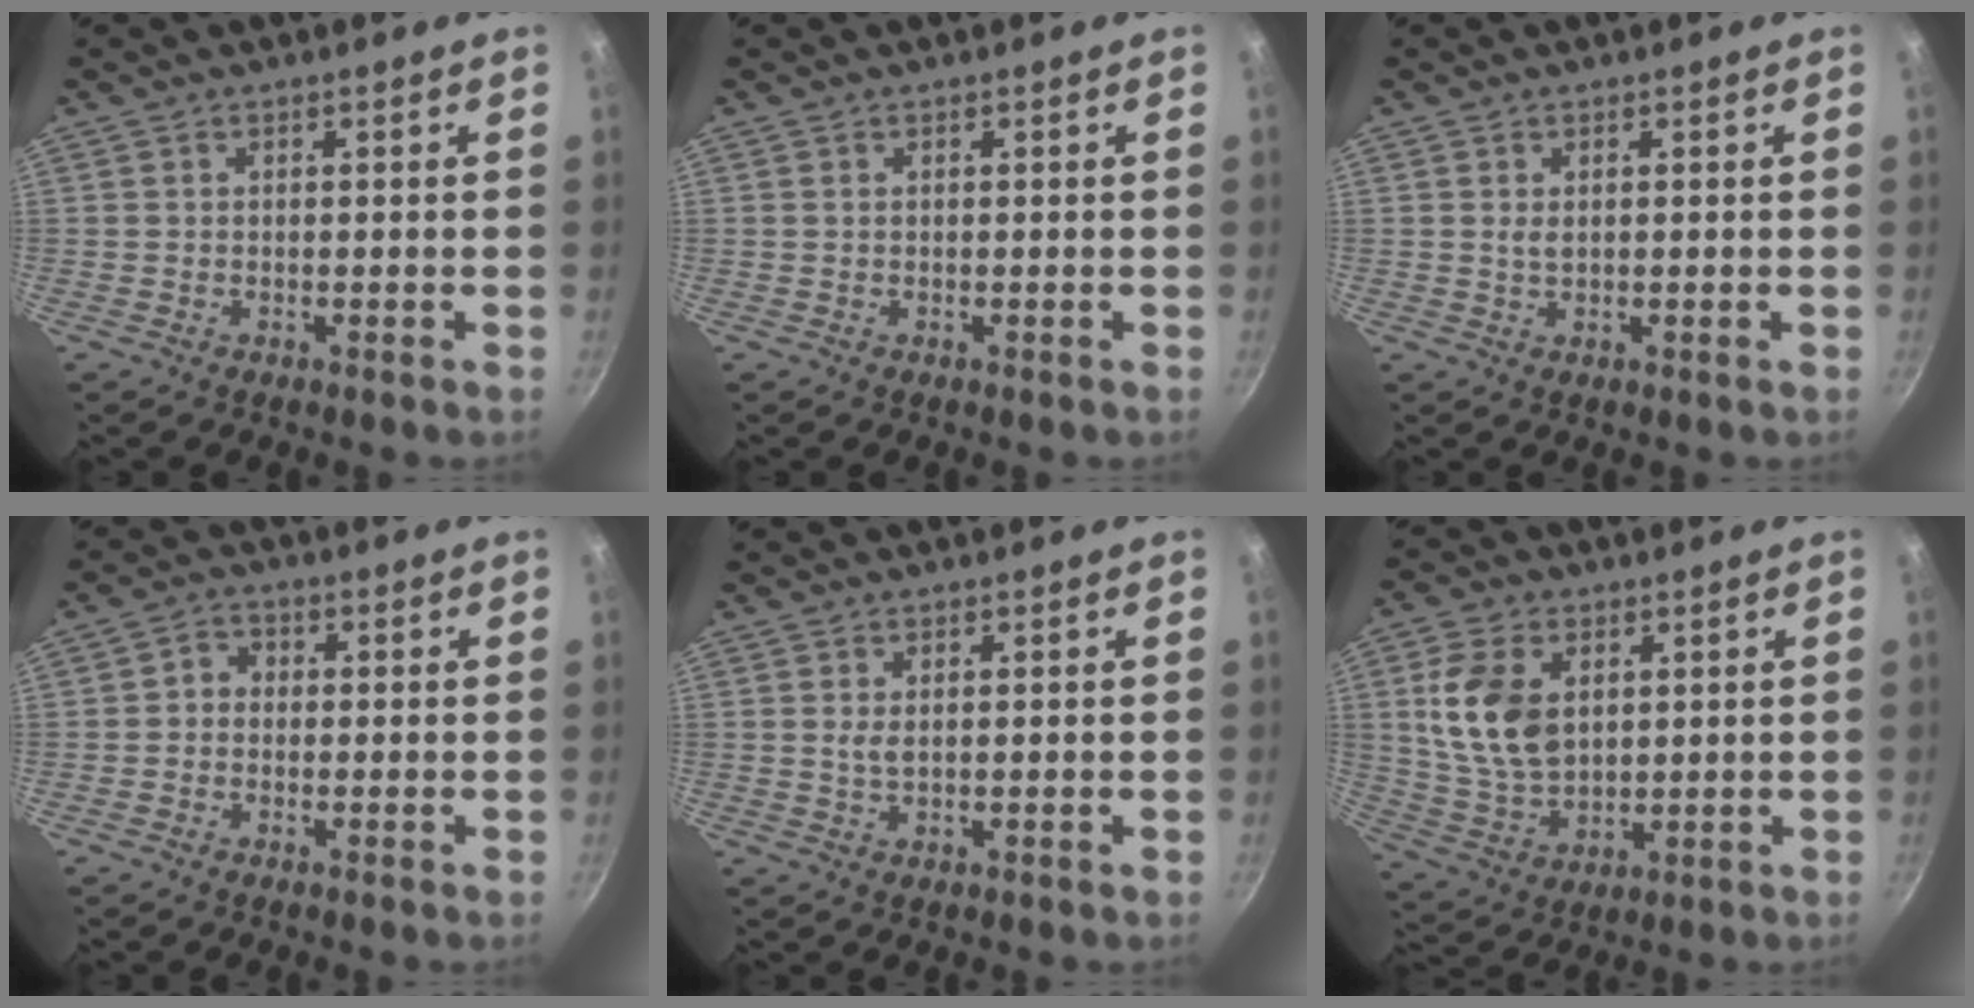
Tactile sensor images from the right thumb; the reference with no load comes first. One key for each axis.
{"total": 0.0}
{"total": 1.4, "fx": 0.4, "fy": 0.7, "fz": 1.2, "tx": -0.022, "ty": -0.001, "tz": 0.007}
{"total": 2.6, "fx": -0.5, "fy": 2.3, "fz": 1.2, "tx": -0.009, "ty": 0.010, "tz": -0.017}
{"total": 1.7, "fx": 0.3, "fy": 0.6, "fz": 1.5, "tx": -0.031, "ty": -0.003, "tz": 0.008}
{"total": 12.7, "fx": 2.9, "fy": 8.4, "fz": 9.1, "tx": -0.159, "ty": -0.019, "tz": 0.066}